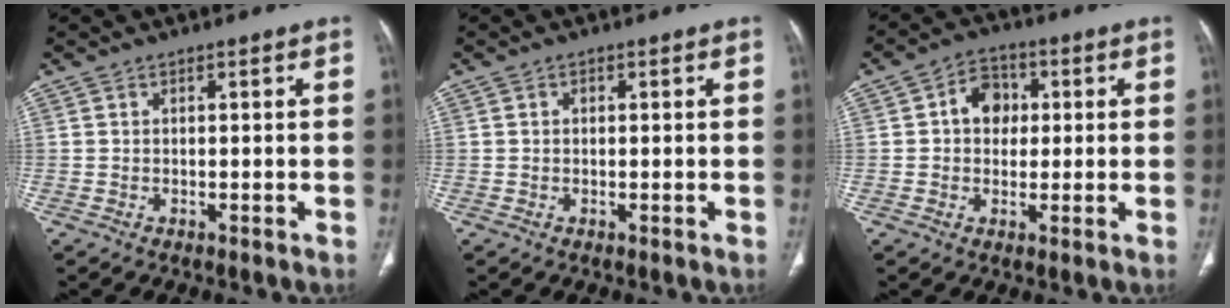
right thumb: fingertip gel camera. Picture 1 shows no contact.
{"total": 0.6, "force": [0.1, 0.5, 0.3], "torque": [-0.002, 0.002, -0.001]}
{"total": 6.9, "force": [1.1, 5.6, 3.9], "torque": [-0.030, 0.008, 0.010]}